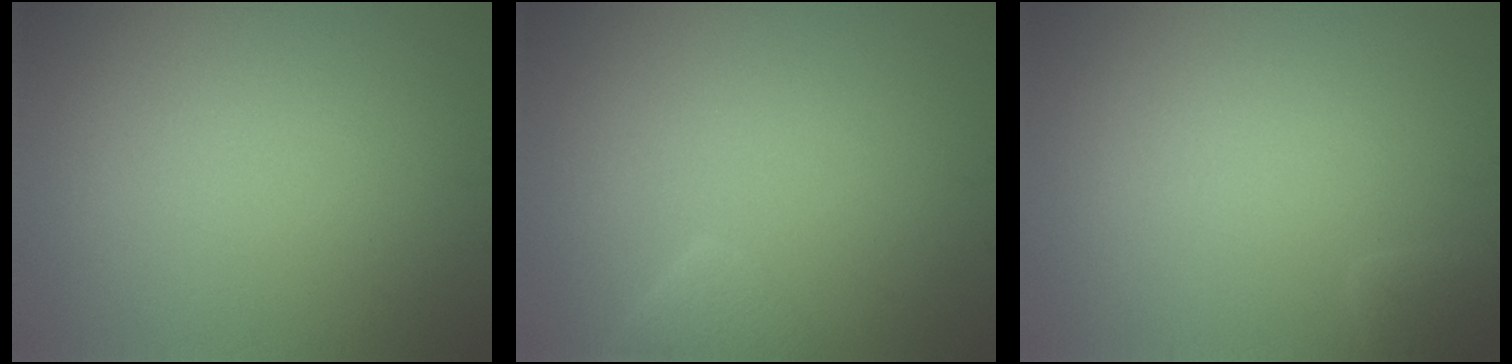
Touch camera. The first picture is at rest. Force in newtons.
{"total": 1.8, "press": 1.8, "slide": 0.1}
{"total": 0.9, "press": 0.9, "slide": 0.1}